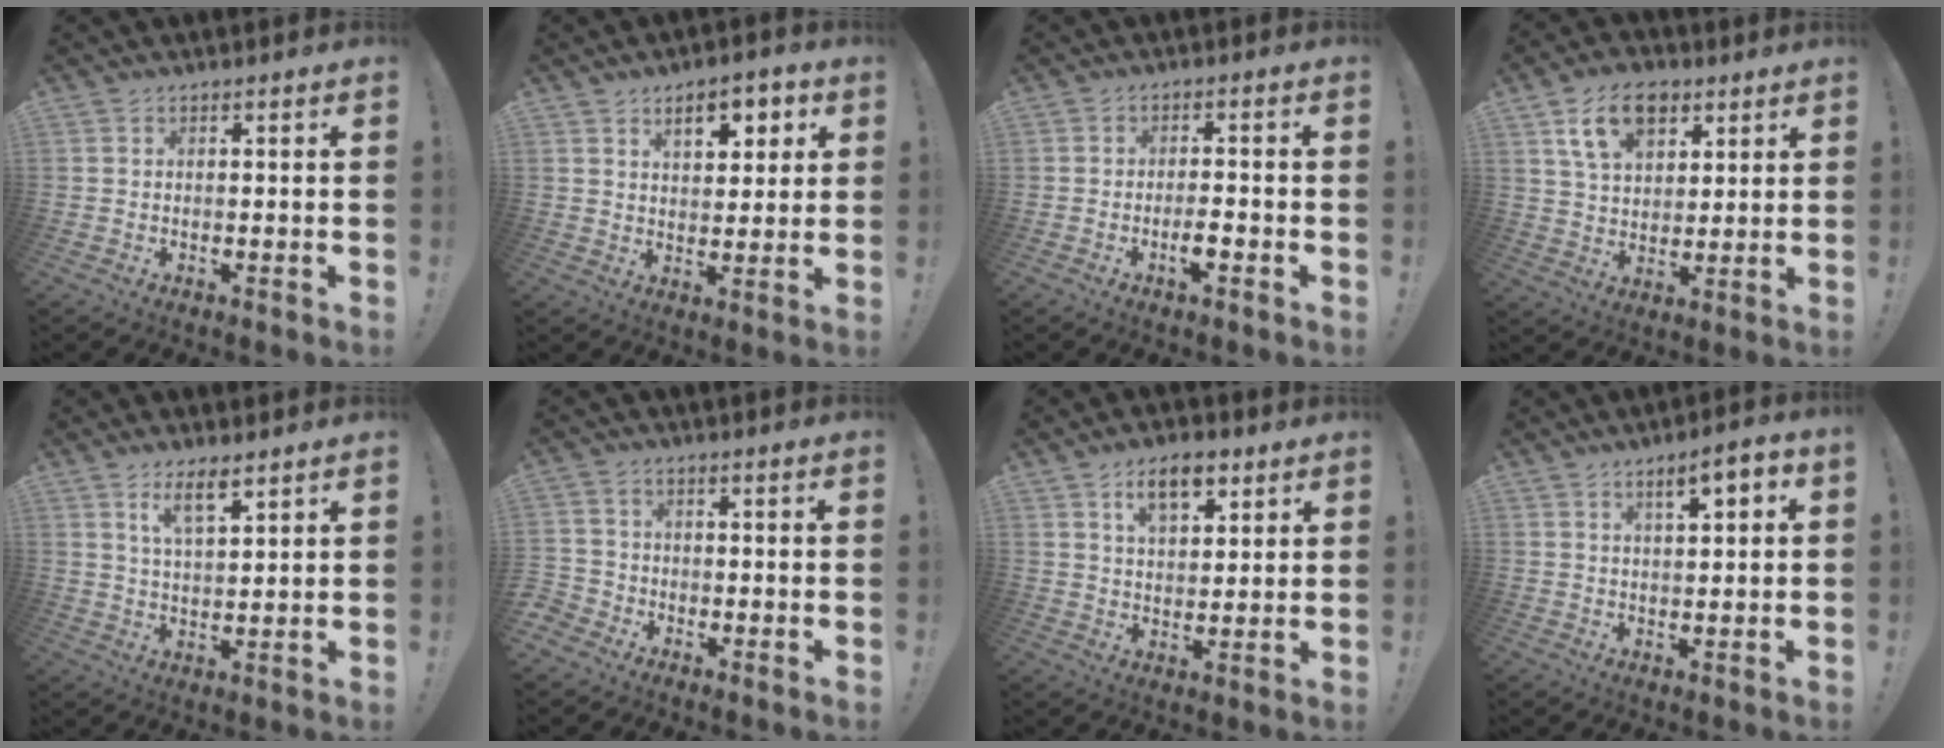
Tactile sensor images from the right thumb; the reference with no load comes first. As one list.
[{"total": 8.4, "force": [4.2, 4.2, 6.0], "torque": [-0.079, -0.010, 0.068]}, {"total": 3.9, "force": [-2.1, 0.9, 3.2], "torque": [-0.060, 0.005, -0.036]}, {"total": 13.0, "force": [6.9, 8.3, 7.3], "torque": [-0.117, -0.014, 0.129]}, {"total": 7.2, "force": [4.8, 2.1, 4.9], "torque": [-0.091, -0.017, 0.083]}, {"total": 3.7, "force": [-2.2, 2.8, 0.8], "torque": [-0.026, 0.011, -0.041]}, {"total": 9.1, "force": [5.1, 4.7, 5.8], "torque": [-0.085, -0.014, 0.091]}, {"total": 5.5, "force": [2.2, 1.4, 4.9], "torque": [-0.073, -0.007, 0.030]}]